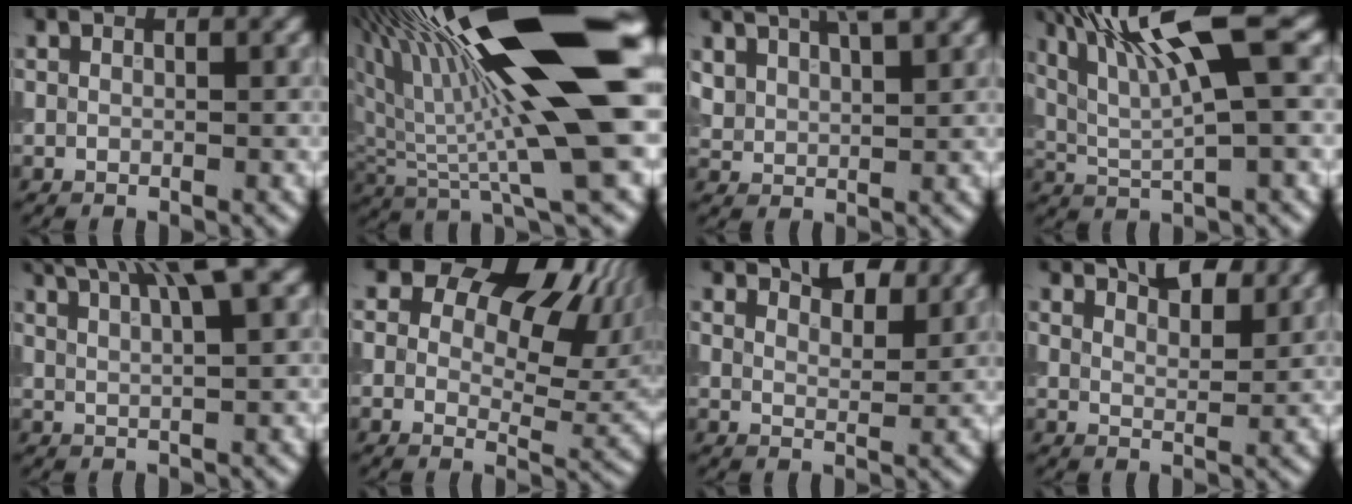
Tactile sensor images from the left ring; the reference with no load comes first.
{"total": 17.9, "force": [5.3, 4.1, 16.6], "torque": [-0.275, 0.008, 0.088]}
{"total": 5.3, "force": [4.0, 1.9, 2.8], "torque": [-0.059, 0.021, 0.064]}
{"total": 9.4, "force": [3.8, 1.7, 8.5], "torque": [-0.150, 0.014, 0.071]}
{"total": 6.5, "force": [3.9, 1.6, 4.9], "torque": [-0.045, 0.029, 0.047]}
{"total": 13.1, "force": [6.2, 7.7, 8.6], "torque": [-0.092, 0.016, 0.096]}
{"total": 2.7, "force": [2.3, 1.1, 0.9], "torque": [-0.012, 0.002, 0.035]}
{"total": 2.9, "force": [2.5, 1.0, 1.1], "torque": [-0.014, 0.005, 0.037]}